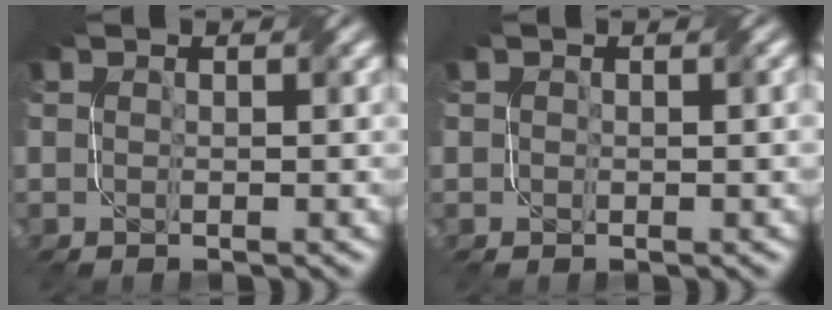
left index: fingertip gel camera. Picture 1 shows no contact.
{"total": 0.8, "force": [0.3, 0.6, 0.5], "torque": [-0.007, -0.002, 0.004]}